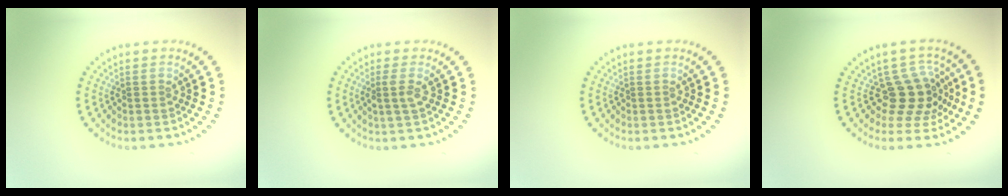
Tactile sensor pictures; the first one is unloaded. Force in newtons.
{"total": 1.3, "press": 1.1, "slide": 0.8}
{"total": 0.0}
{"total": 3.7, "press": 2.8, "slide": 2.4}